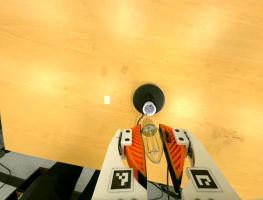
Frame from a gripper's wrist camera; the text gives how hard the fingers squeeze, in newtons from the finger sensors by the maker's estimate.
{"total": 20.4, "left": 22.0, "right": 18.8}